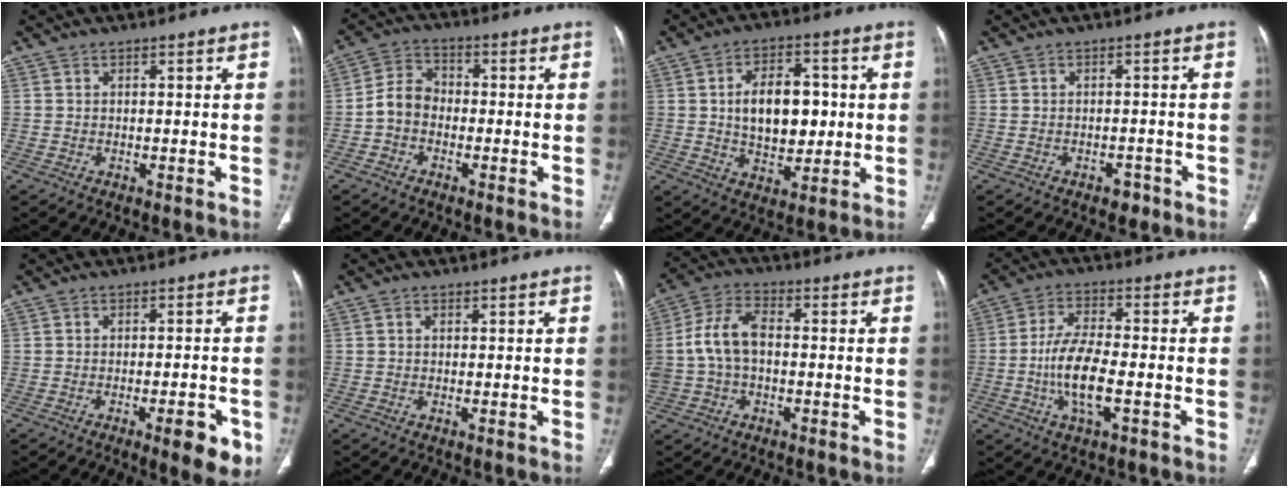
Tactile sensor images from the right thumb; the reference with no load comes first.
{"total": 5.9, "force": [-1.6, 4.6, 3.3], "torque": [-0.048, 0.024, -0.043]}
{"total": 11.9, "force": [0.9, 7.3, 9.3], "torque": [-0.117, 0.004, 0.020]}
{"total": 1.9, "force": [-1.3, 1.3, 0.7], "torque": [-0.001, 0.009, -0.014]}
{"total": 7.3, "force": [-3.4, 2.0, 6.2], "torque": [-0.070, 0.004, -0.040]}
{"total": 0.6, "force": [0.1, 0.4, 0.4], "torque": [-0.009, -0.001, 0.001]}
{"total": 10.0, "force": [-0.4, 6.1, 7.9], "torque": [-0.168, 0.032, -0.012]}
{"total": 9.8, "force": [-2.5, 3.6, 8.7], "torque": [-0.175, 0.012, -0.050]}